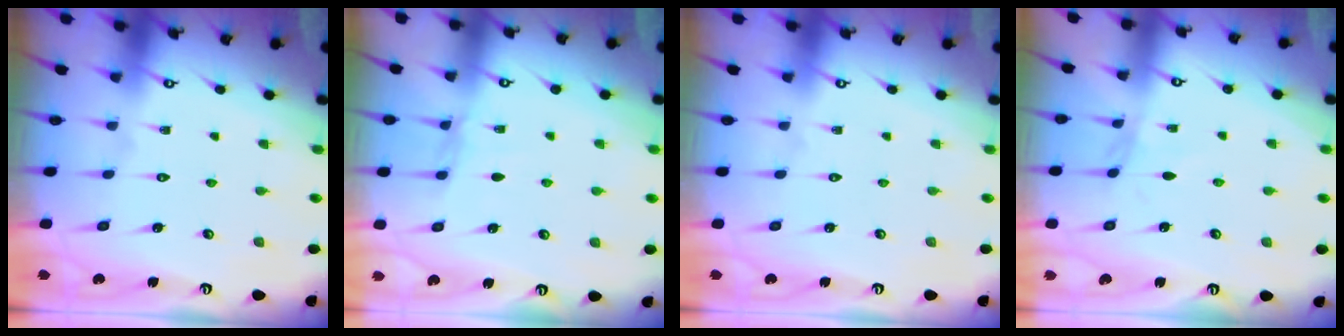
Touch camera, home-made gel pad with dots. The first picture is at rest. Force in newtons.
{"total": 4.5, "press": 4.5, "slide": 0.5}
{"total": 0.0}
{"total": 2.7, "press": 2.7, "slide": 0.4}